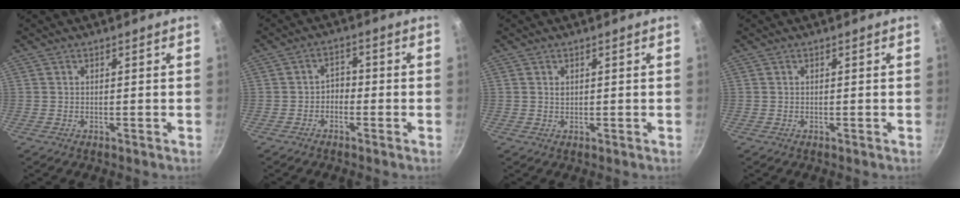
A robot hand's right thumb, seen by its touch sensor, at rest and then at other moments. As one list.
[{"total": 2.8, "force": [-1.2, 2.0, 1.5], "torque": [-0.008, 0.019, -0.026]}, {"total": 1.0, "force": [0.4, 0.7, 0.6], "torque": [-0.009, 0.003, 0.007]}, {"total": 0.0}]